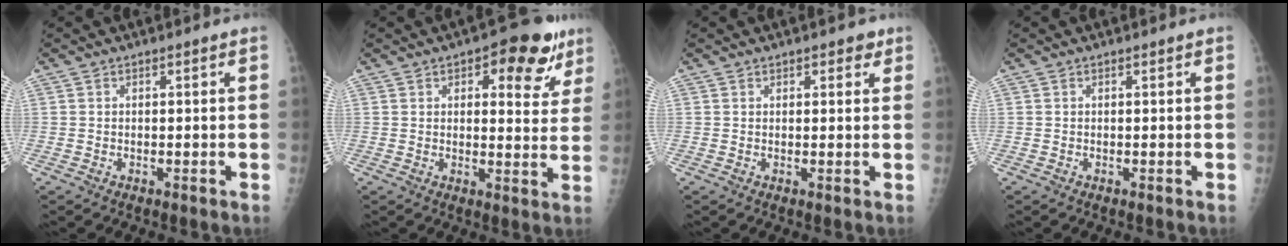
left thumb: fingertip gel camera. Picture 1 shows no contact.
{"total": 11.7, "force": [6.2, 5.5, 8.3], "torque": [-0.056, -0.018, 0.074]}
{"total": 2.1, "force": [1.3, 1.3, 1.1], "torque": [0.004, -0.004, 0.014]}
{"total": 0.0}